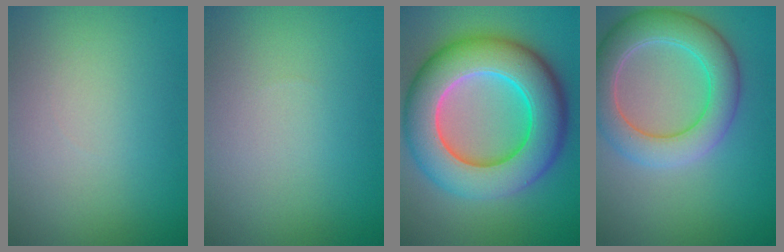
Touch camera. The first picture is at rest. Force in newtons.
{"total": 0.0}
{"total": 12.6, "press": 12.5, "slide": 0.5}
{"total": 6.4, "press": 6.4, "slide": 0.4}